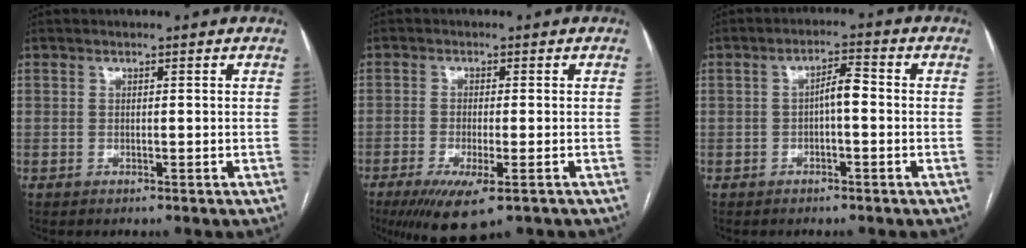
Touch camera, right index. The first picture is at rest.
{"total": 8.3, "force": [-5.0, 1.5, 6.4], "torque": [-0.106, -0.023, -0.078]}
{"total": 3.5, "force": [-0.4, 0.9, 3.3], "torque": [-0.054, 0.013, -0.006]}